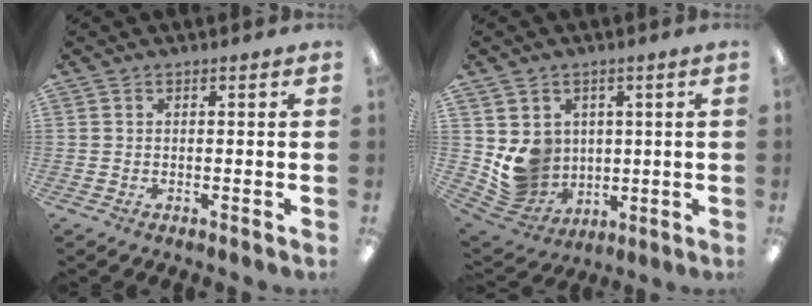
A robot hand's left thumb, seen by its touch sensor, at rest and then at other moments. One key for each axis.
{"total": 9.1, "fx": 2.2, "fy": 8.6, "fz": 1.9, "tx": -0.050, "ty": -0.019, "tz": 0.056}